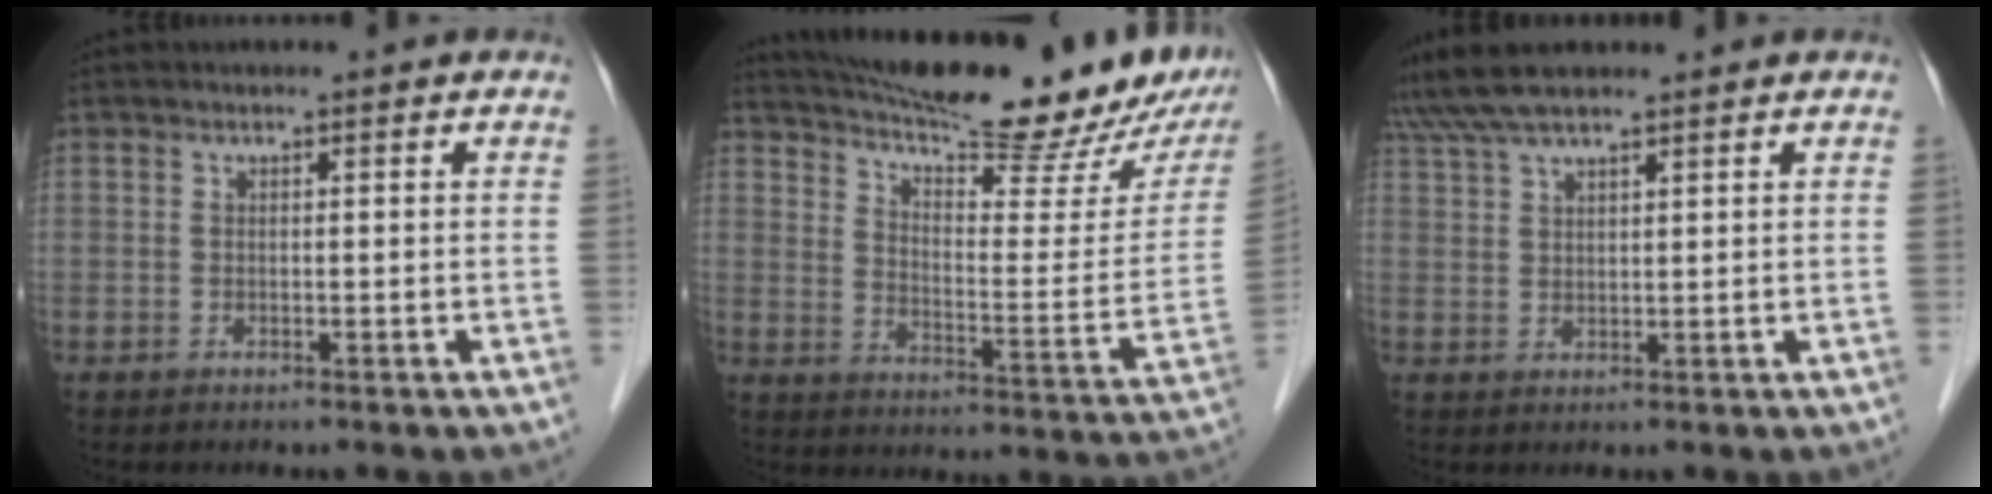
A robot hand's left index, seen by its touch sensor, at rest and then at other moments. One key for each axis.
{"total": 26.3, "fx": 22.2, "fy": 3.2, "fz": 13.8, "tx": -0.215, "ty": -0.043, "tz": 0.296}
{"total": 6.4, "fx": 5.5, "fy": 0.8, "fz": 3.2, "tx": -0.066, "ty": 0.036, "tz": 0.104}